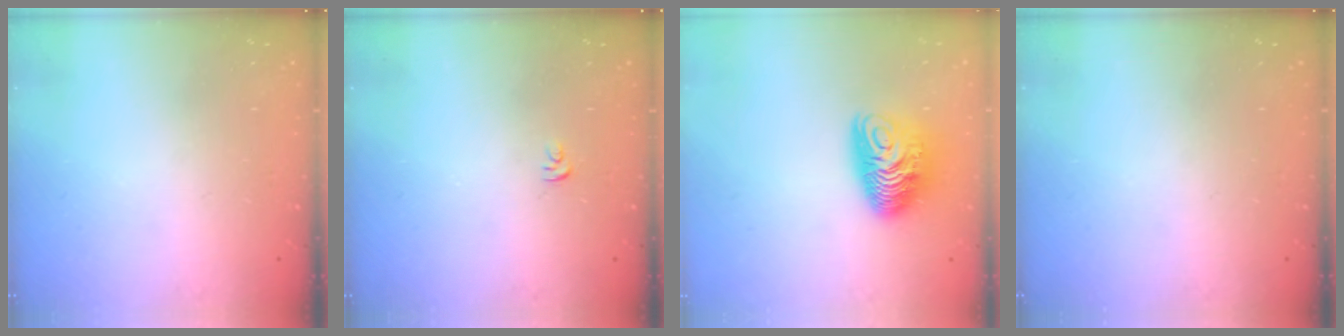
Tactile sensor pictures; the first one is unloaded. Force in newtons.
{"total": 4.1, "press": 4.1, "slide": 0.4}
{"total": 10.9, "press": 10.9, "slide": 0.9}
{"total": 0.0}